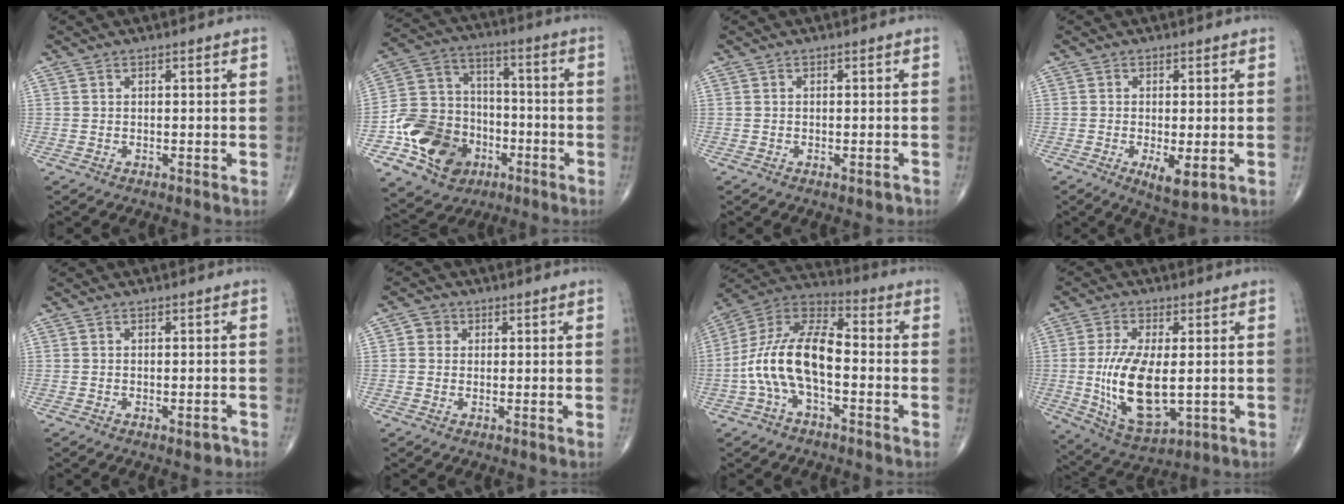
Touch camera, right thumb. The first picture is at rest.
{"total": 17.5, "force": [-6.8, 13.9, 8.3], "torque": [-0.124, 0.060, -0.115]}
{"total": 1.2, "force": [-0.7, 0.4, 0.9], "torque": [-0.011, 0.000, -0.008]}
{"total": 5.1, "force": [-1.4, 1.7, 4.6], "torque": [-0.079, -0.015, -0.019]}
{"total": 1.7, "force": [-1.0, 0.7, 1.2], "torque": [-0.014, 0.005, -0.012]}
{"total": 2.4, "force": [0.5, 2.3, 0.8], "torque": [0.001, 0.003, 0.002]}
{"total": 15.1, "force": [-2.9, 7.4, 12.9], "torque": [-0.253, 0.045, -0.062]}
{"total": 14.7, "force": [-1.0, 6.7, 13.0], "torque": [-0.246, -0.020, -0.003]}